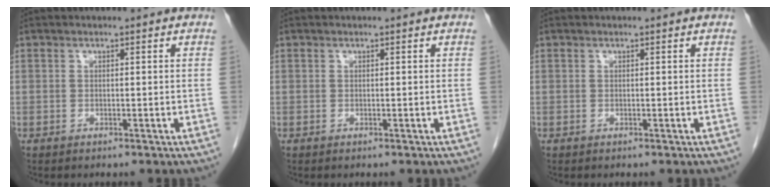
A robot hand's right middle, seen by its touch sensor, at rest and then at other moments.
{"total": 0.0}
{"total": 0.0}